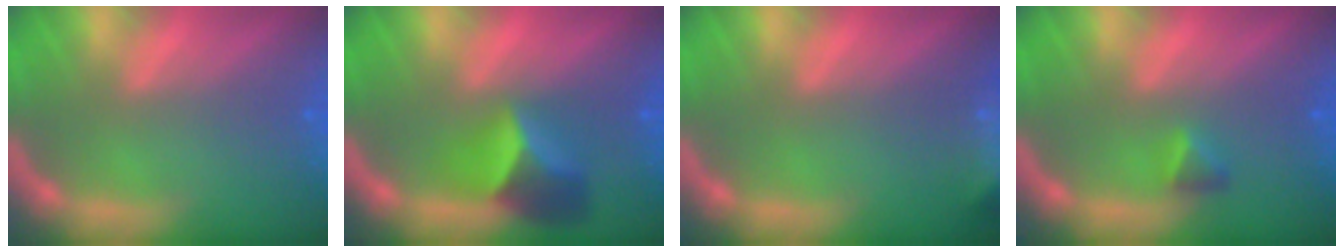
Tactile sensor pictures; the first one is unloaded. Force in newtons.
{"total": 4.9}
{"total": 9.0}
{"total": 1.4}